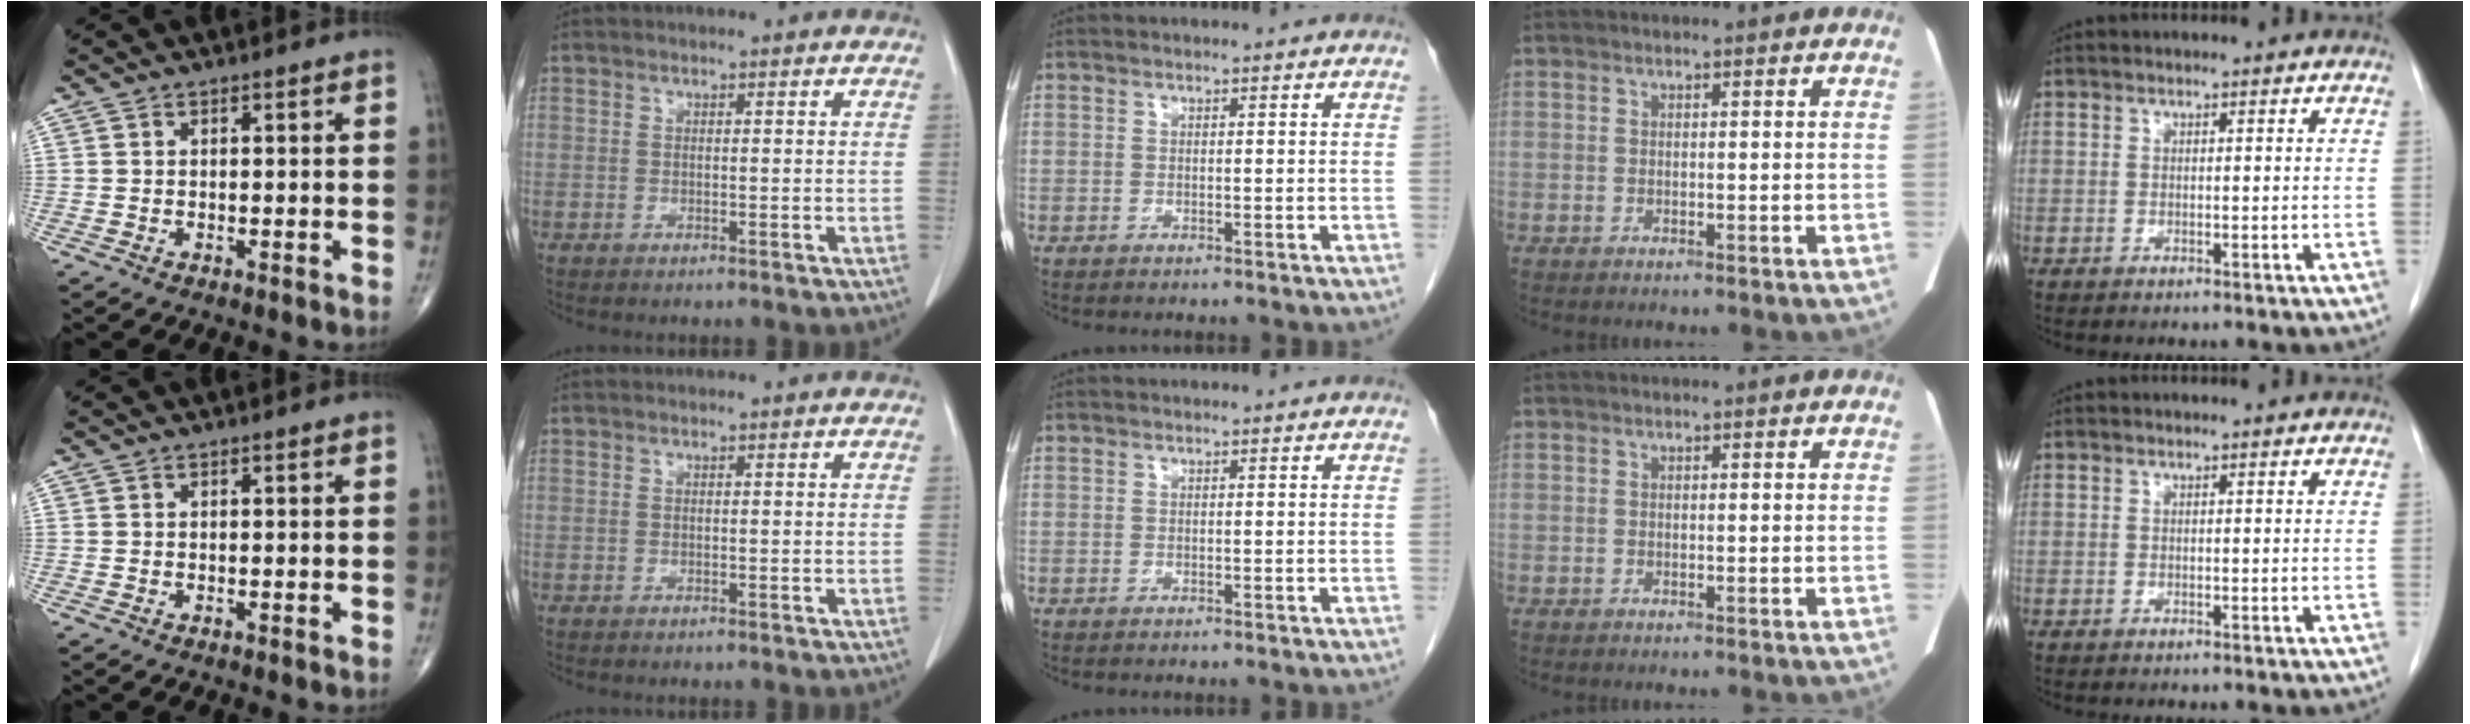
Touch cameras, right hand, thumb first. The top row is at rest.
{}